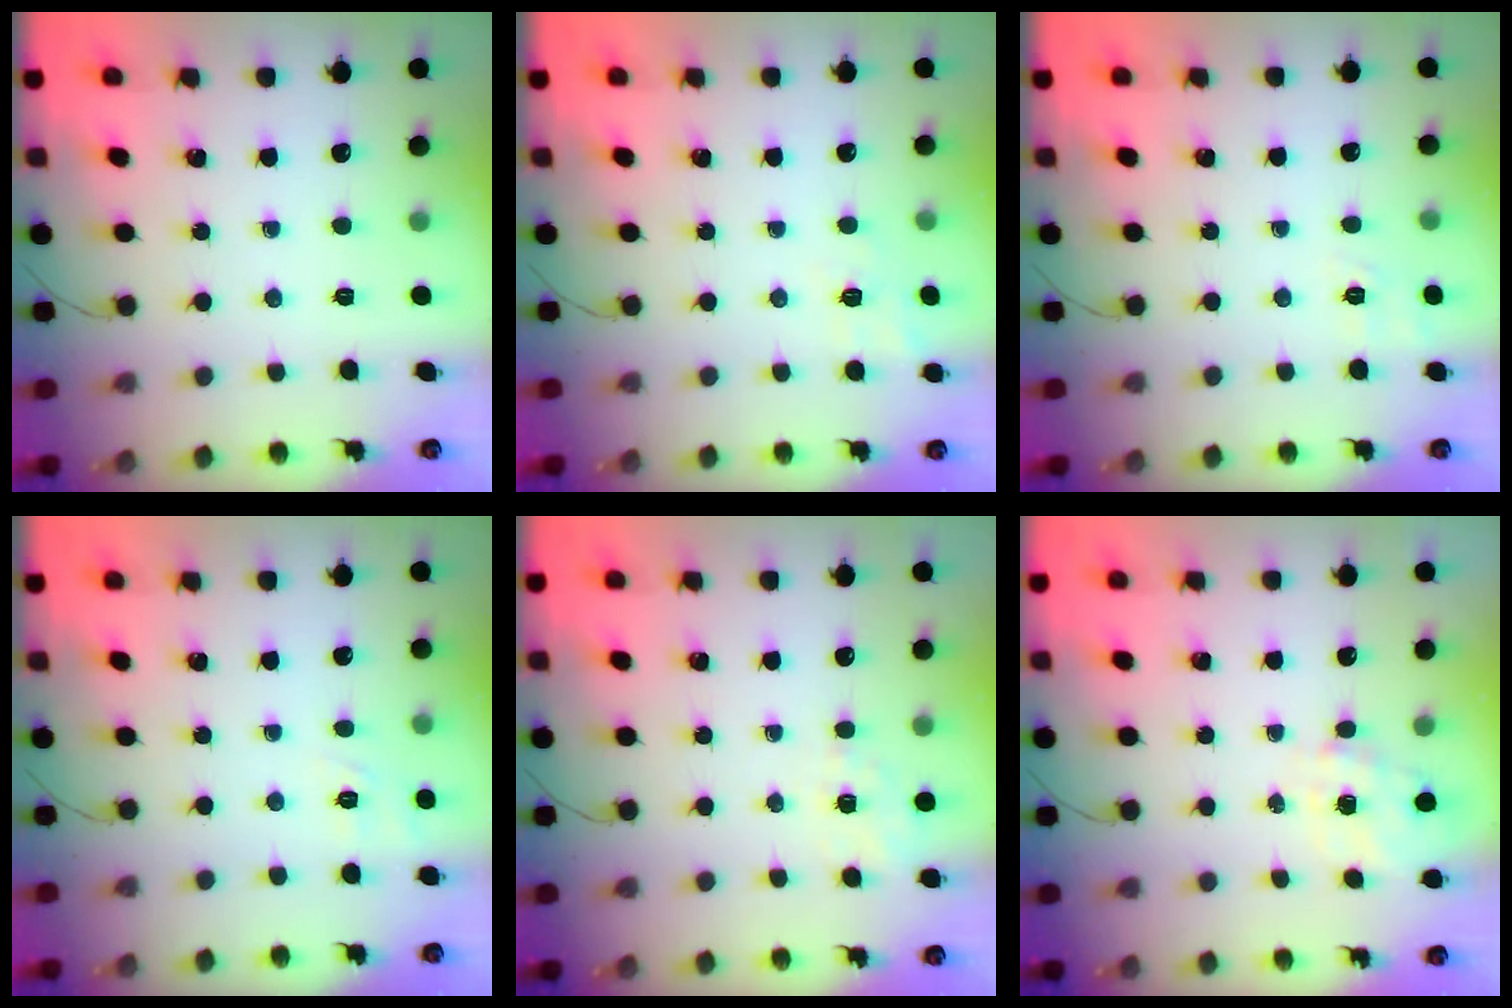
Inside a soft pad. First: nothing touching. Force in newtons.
{"total": 8.5, "press": 8.2, "slide": 2.2}
{"total": 1.9, "press": 0.8, "slide": 1.7}
{"total": 2.0, "press": 0.9, "slide": 1.8}
{"total": 1.5, "press": 0.3, "slide": 1.5}
{"total": 7.0, "press": 7.0, "slide": 0.9}